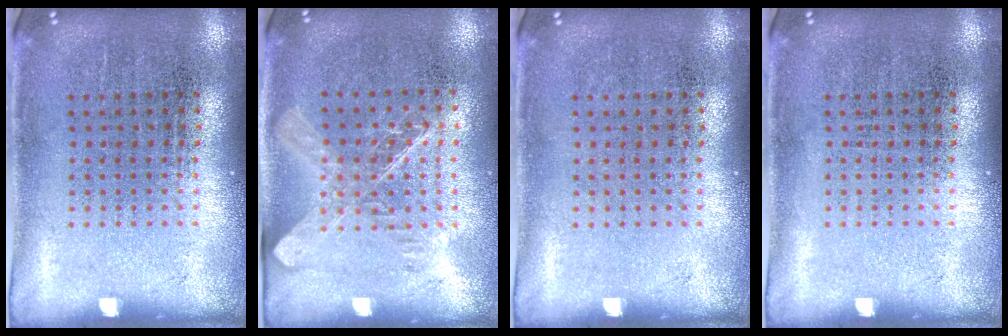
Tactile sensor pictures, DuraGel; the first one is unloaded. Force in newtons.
{"total": 1.5, "press": 1.3, "slide": 0.8}
{"total": 0.0}
{"total": 0.0}